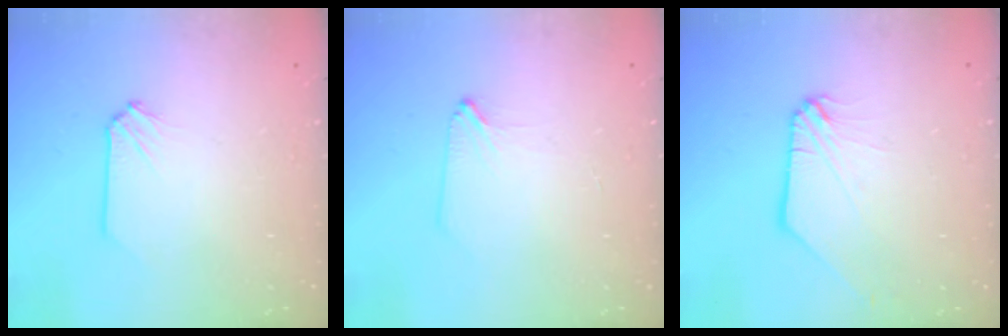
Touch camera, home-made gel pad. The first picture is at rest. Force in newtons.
{"total": 1.3, "press": 1.3, "slide": 0.2}
{"total": 1.0, "press": 1.0, "slide": 0.3}